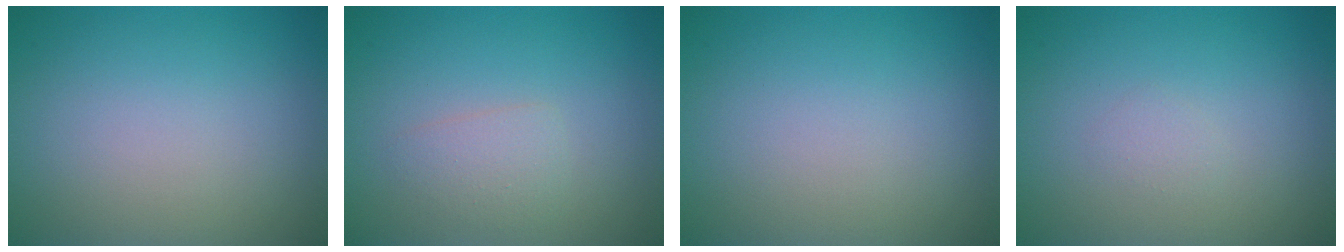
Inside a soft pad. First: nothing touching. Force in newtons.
{"total": 1.6, "press": 1.6, "slide": 0.0}
{"total": 0.0}
{"total": 0.6, "press": 0.6, "slide": 0.0}